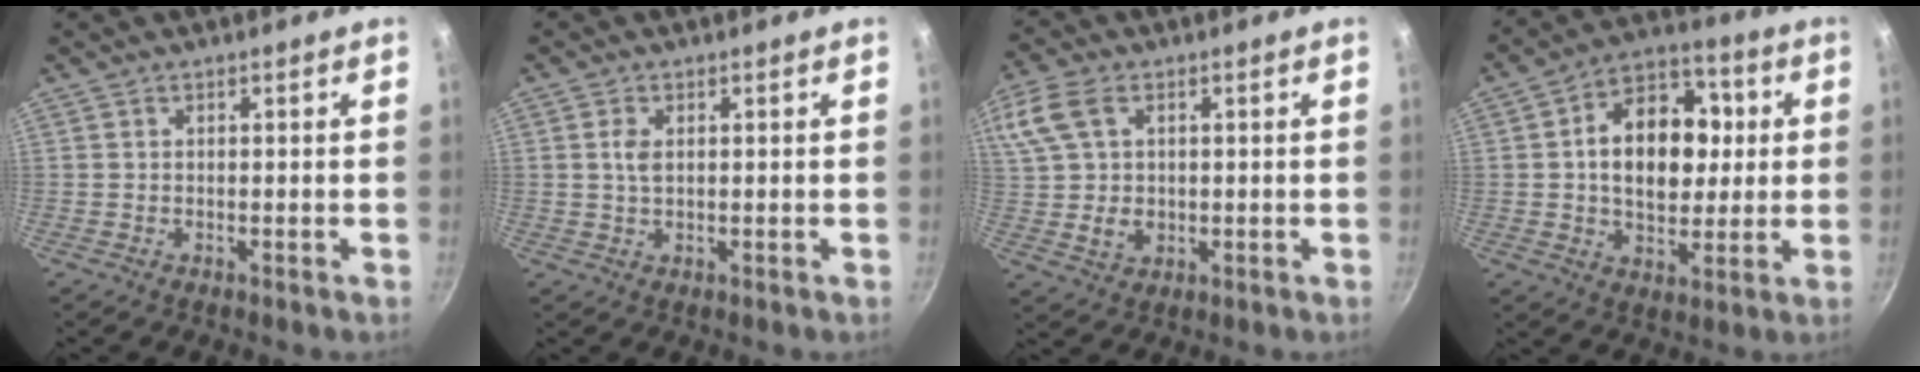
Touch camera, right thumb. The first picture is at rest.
{"total": 2.8, "force": [0.5, 1.7, 2.2], "torque": [-0.044, 0.002, 0.008]}
{"total": 14.1, "force": [3.9, 10.2, 8.9], "torque": [-0.198, 0.015, 0.075]}
{"total": 17.2, "force": [1.9, 11.9, 12.3], "torque": [-0.145, 0.021, 0.021]}